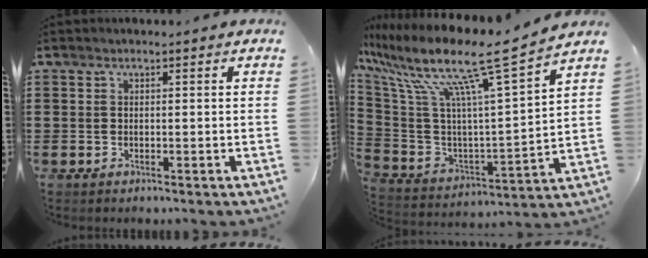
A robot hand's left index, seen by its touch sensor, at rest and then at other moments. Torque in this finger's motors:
{"motor_torque": [1.93, -0.21, 0.51, 0.21]}